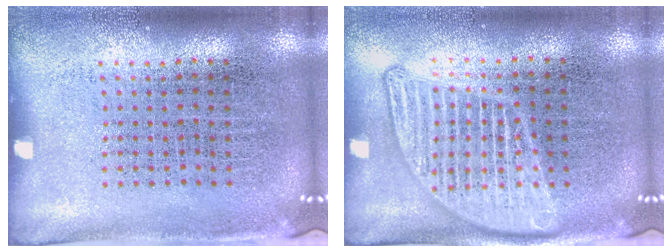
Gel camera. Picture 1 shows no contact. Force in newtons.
{"total": 1.7, "press": 1.7, "slide": 0.2}